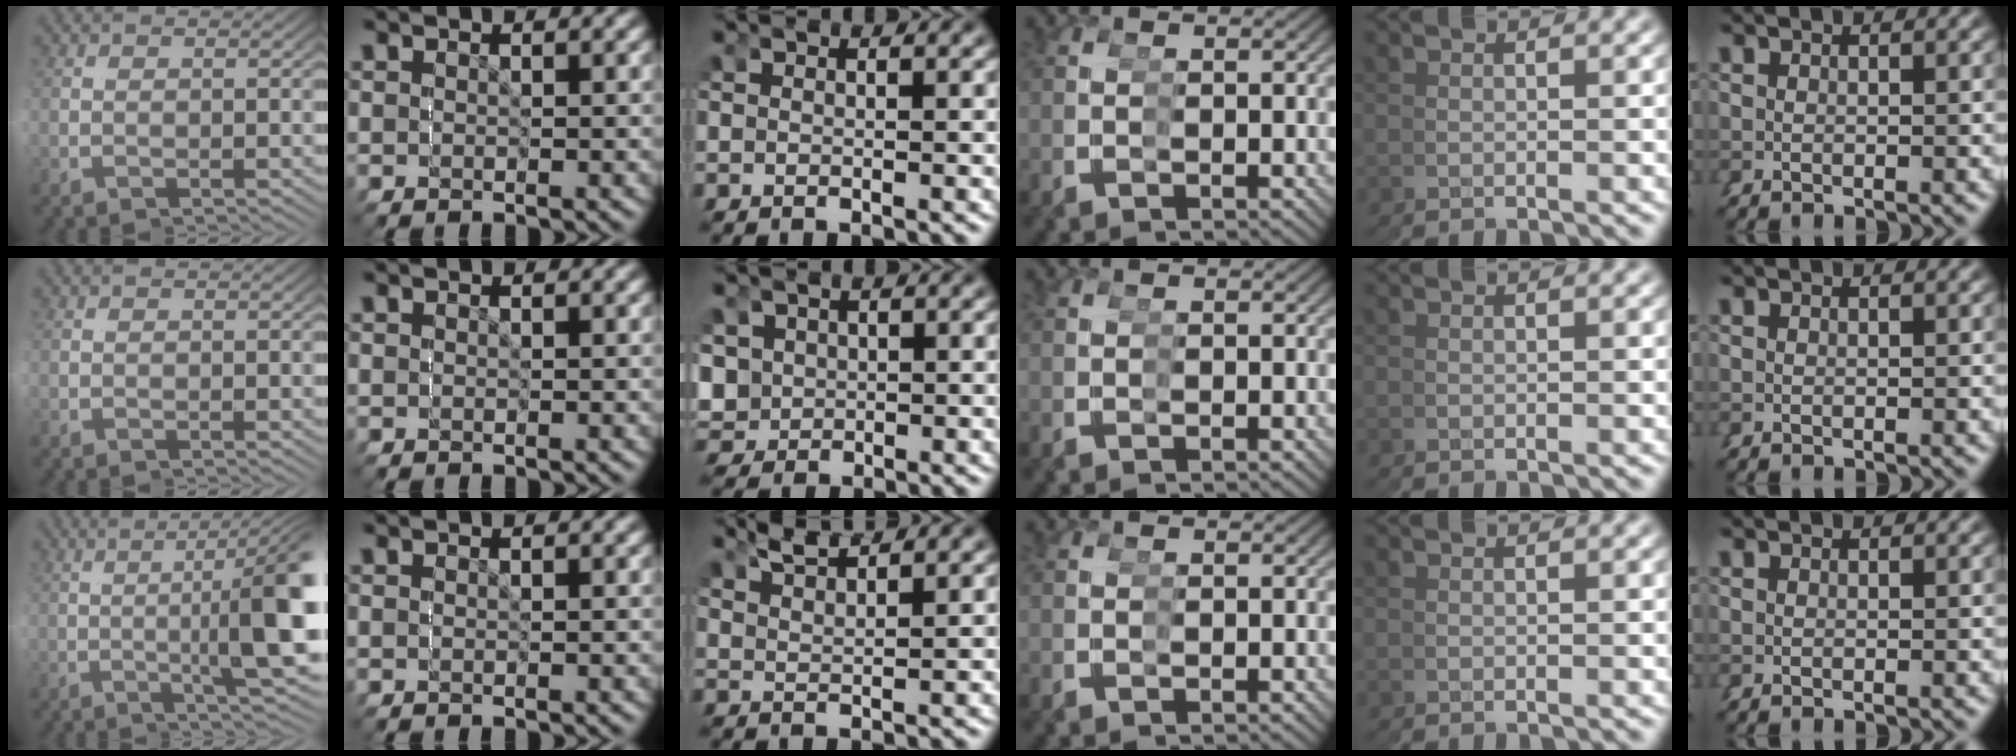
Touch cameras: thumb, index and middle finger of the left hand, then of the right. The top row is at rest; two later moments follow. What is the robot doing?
{"motion": "grasp_and_lifting", "object": "screwdriver"}